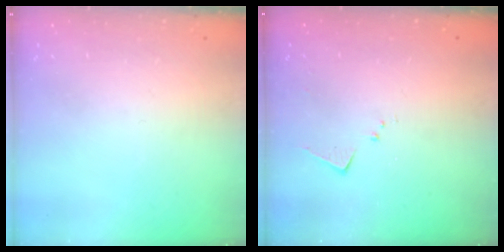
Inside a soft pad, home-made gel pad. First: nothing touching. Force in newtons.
{"total": 4.8, "press": 4.7, "slide": 0.6}